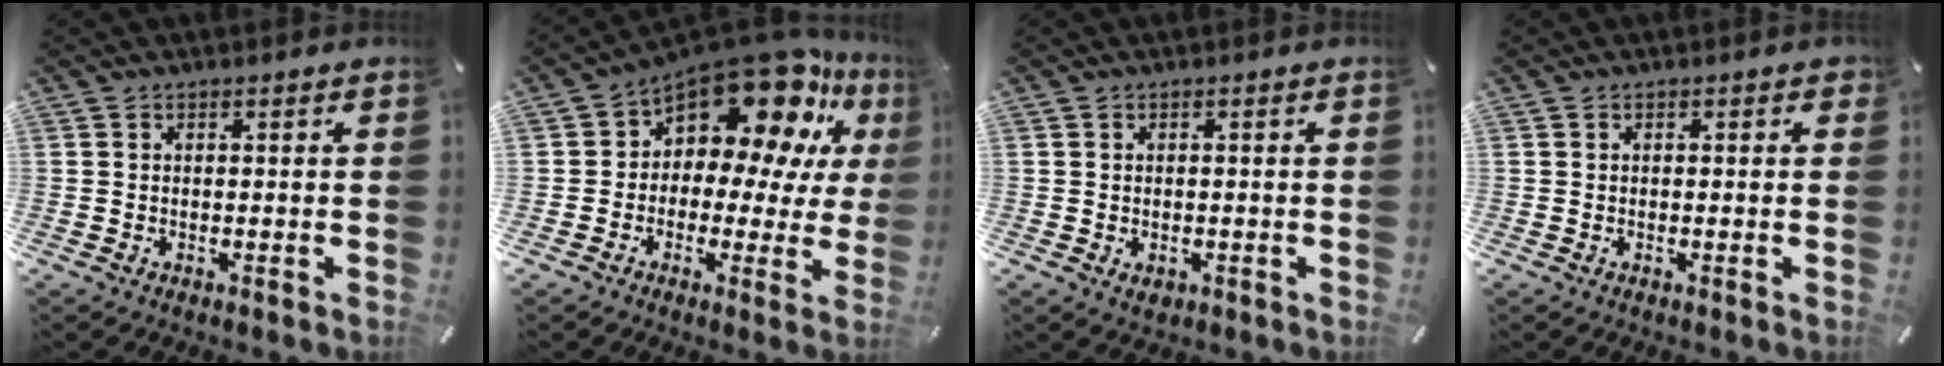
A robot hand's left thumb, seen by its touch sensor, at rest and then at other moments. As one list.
[{"total": 16.7, "force": [10.7, 8.3, 9.8], "torque": [-0.153, -0.093, 0.183]}, {"total": 1.5, "force": [-0.6, 1.2, 0.6], "torque": [-0.012, 0.003, -0.012]}, {"total": 0.7, "force": [0.0, 0.4, 0.6], "torque": [-0.011, 0.003, -0.001]}]